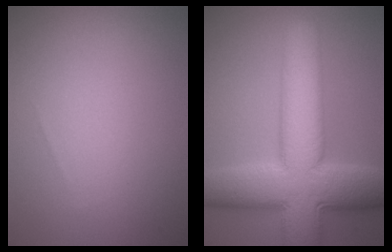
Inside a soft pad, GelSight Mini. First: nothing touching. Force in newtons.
{"total": 12.0, "press": 12.0, "slide": 0.6}